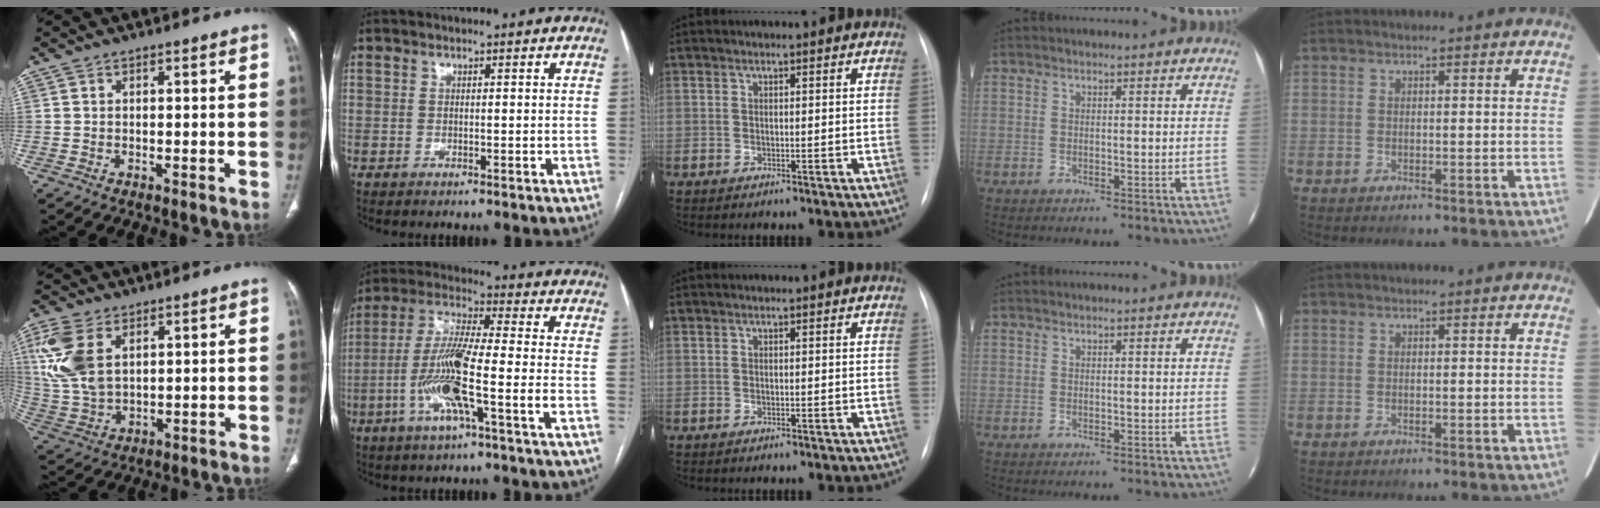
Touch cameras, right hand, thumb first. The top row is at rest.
{"thumb": {"total": 12.6, "force": [4.5, 7.4, 9.2], "torque": [-0.212, -0.007, 0.102]}, "index": {"total": 12.8, "force": [-4.1, 0.2, 12.2], "torque": [-0.246, -0.001, -0.083]}}